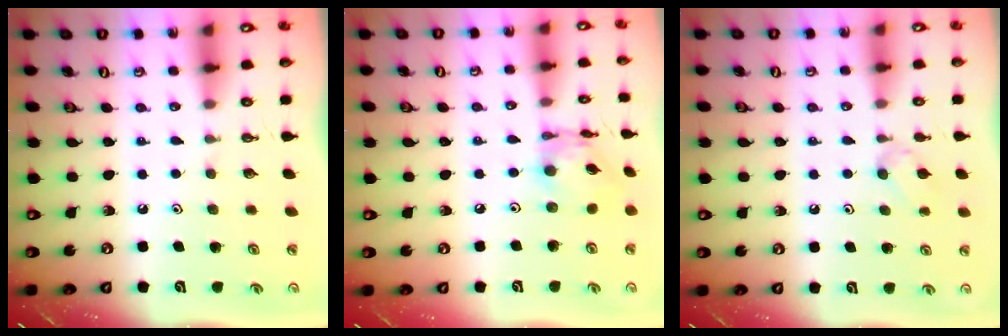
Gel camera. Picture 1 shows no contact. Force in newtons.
{"total": 10.3, "press": 10.3, "slide": 0.8}
{"total": 6.0, "press": 5.9, "slide": 0.8}